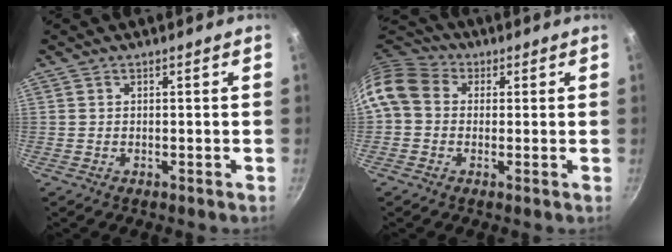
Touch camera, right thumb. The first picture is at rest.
{"total": 10.9, "force": [1.3, 8.8, 6.2], "torque": [-0.114, 0.027, 0.005]}